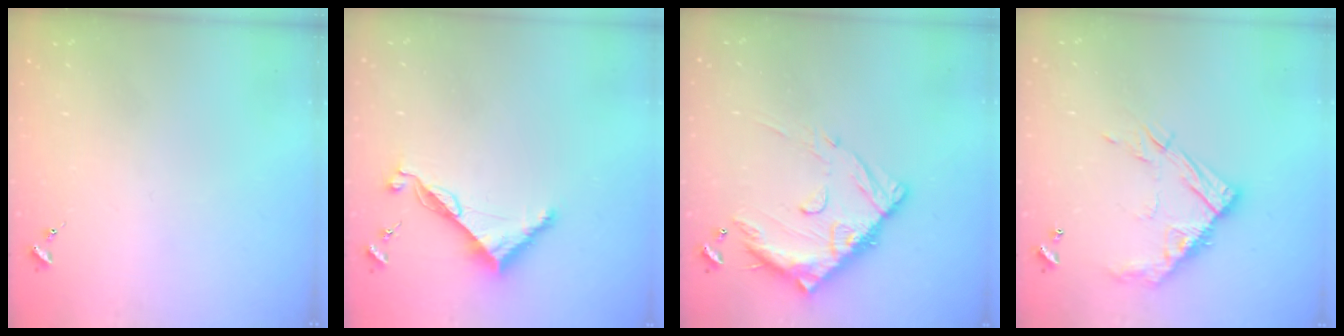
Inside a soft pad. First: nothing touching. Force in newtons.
{"total": 9.0, "press": 9.0, "slide": 0.6}
{"total": 16.1, "press": 16.0, "slide": 1.3}
{"total": 12.5, "press": 12.5, "slide": 1.0}